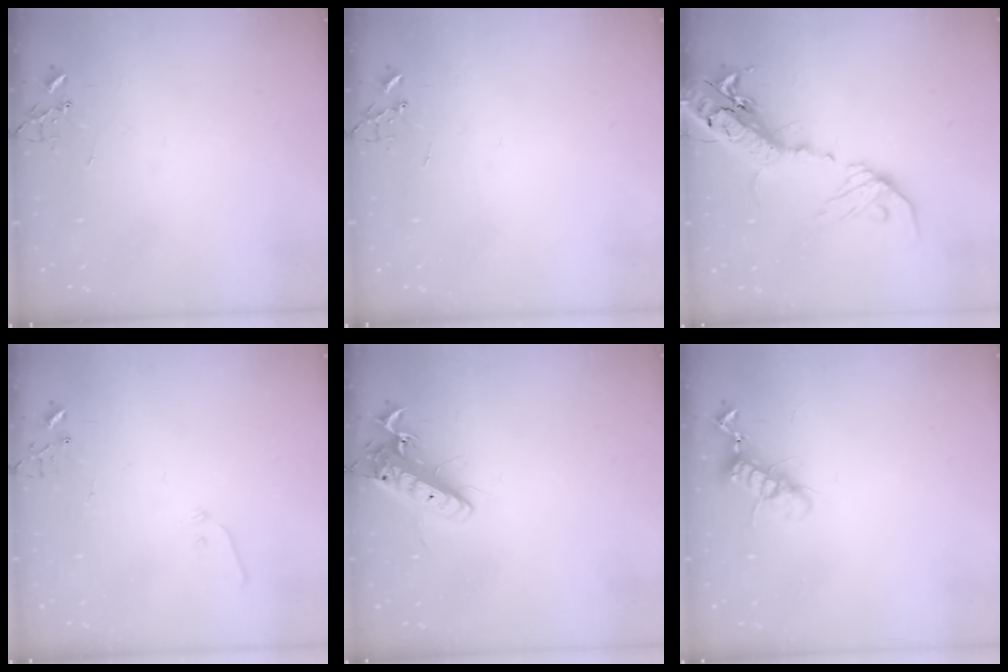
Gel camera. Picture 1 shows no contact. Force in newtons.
{"total": 0.0}
{"total": 23.9, "press": 23.3, "slide": 5.5}
{"total": 4.0, "press": 3.9, "slide": 0.6}
{"total": 13.5, "press": 13.3, "slide": 2.3}
{"total": 11.1, "press": 11.1, "slide": 0.3}